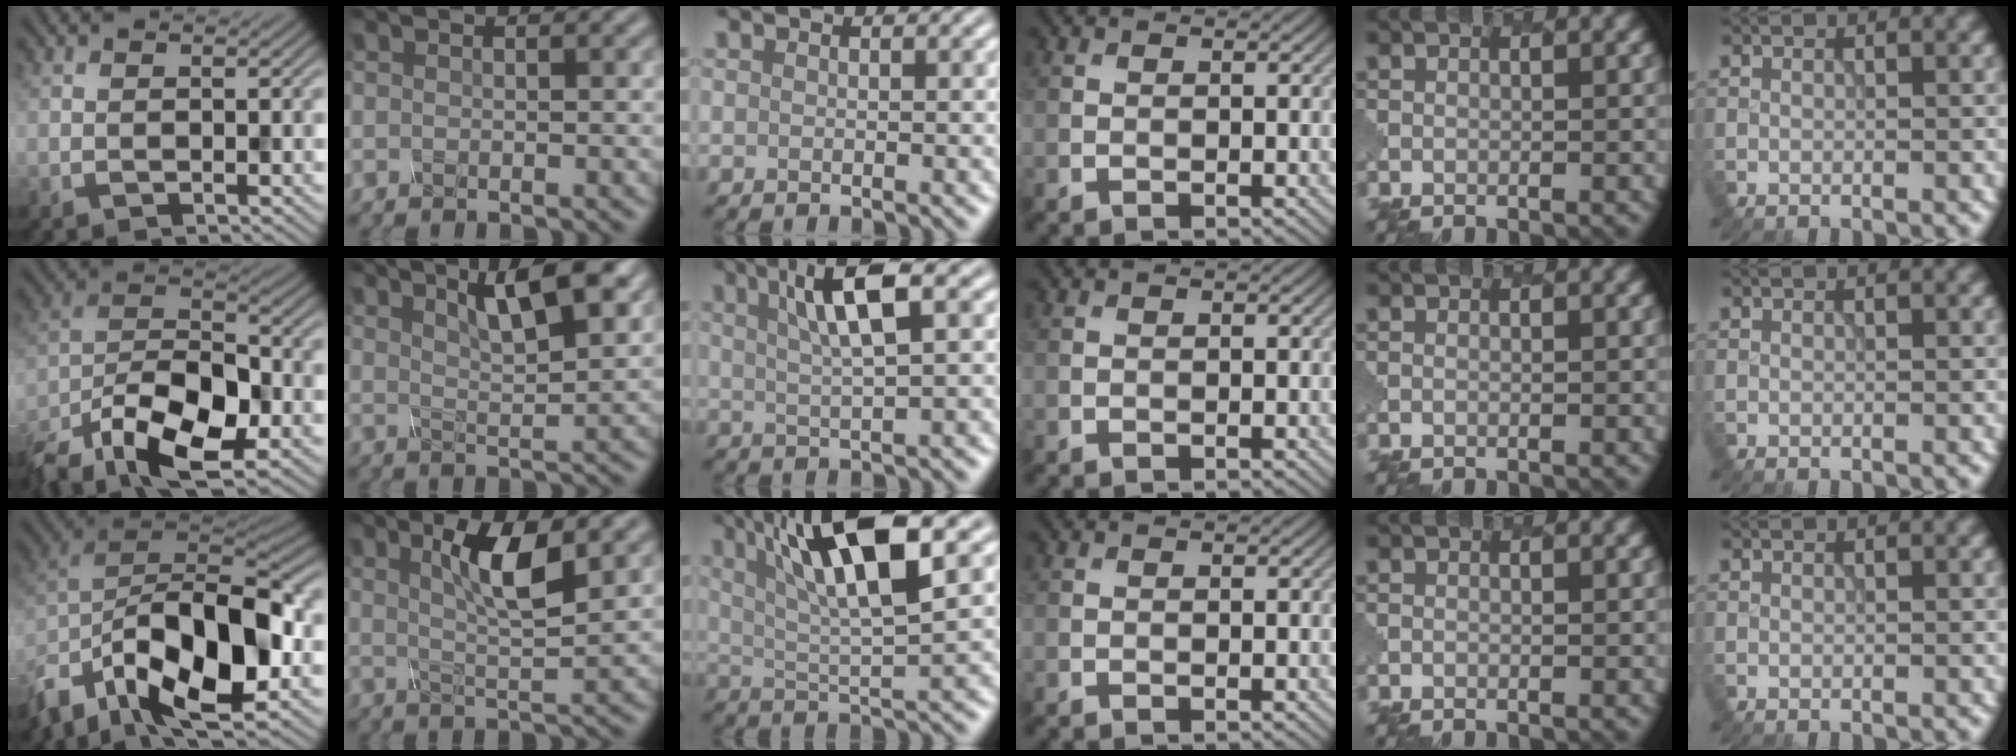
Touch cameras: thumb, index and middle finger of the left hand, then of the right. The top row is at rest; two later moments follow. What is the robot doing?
{"motion": "twist", "object": "rubiks cube"}